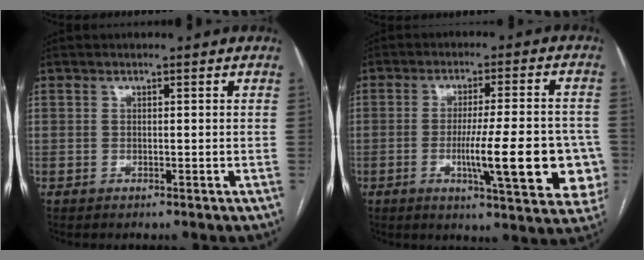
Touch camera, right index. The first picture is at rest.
{"total": 15.7, "force": [-3.8, 2.4, 15.1], "torque": [-0.166, 0.006, -0.041]}